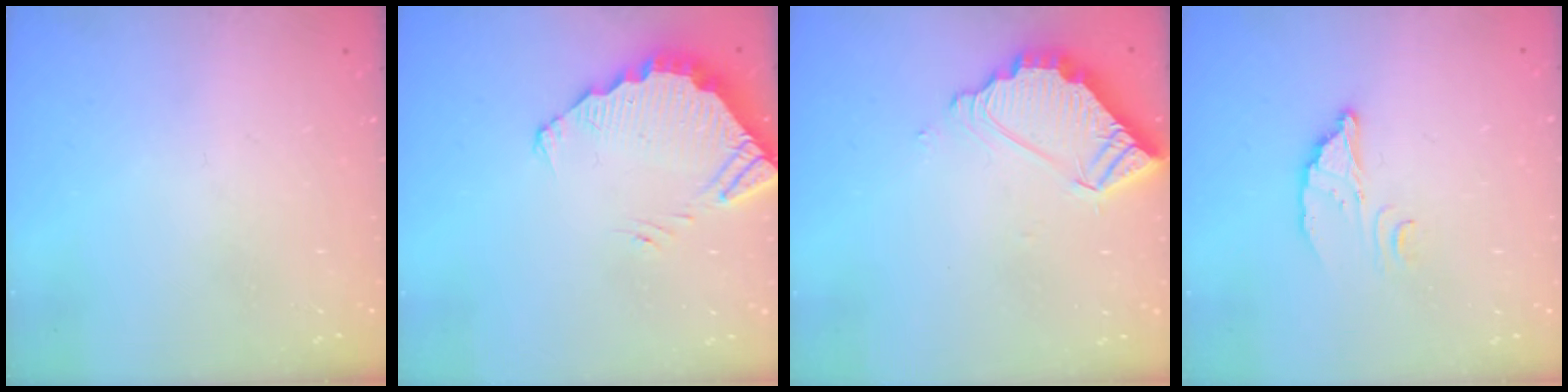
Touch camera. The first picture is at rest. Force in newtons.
{"total": 4.0, "press": 3.9, "slide": 0.3}
{"total": 7.3, "press": 7.3, "slide": 0.1}
{"total": 3.7, "press": 3.7, "slide": 0.3}